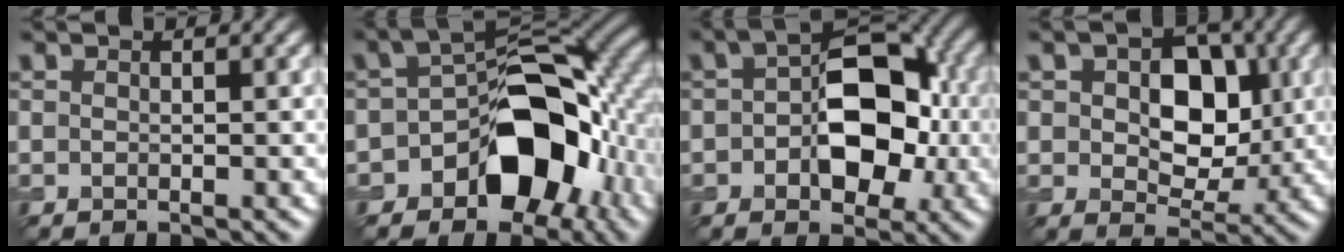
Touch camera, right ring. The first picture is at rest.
{"total": 10.6, "force": [-3.8, 6.7, 7.3], "torque": [-0.091, 0.013, -0.063]}
{"total": 8.3, "force": [-0.4, 4.9, 6.7], "torque": [-0.099, 0.014, -0.011]}
{"total": 6.7, "force": [1.0, 4.5, 4.9], "torque": [-0.075, 0.003, 0.015]}